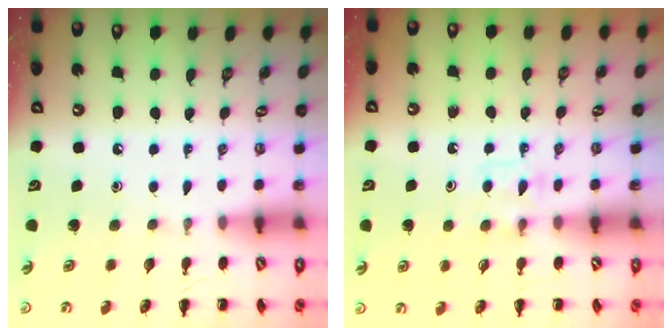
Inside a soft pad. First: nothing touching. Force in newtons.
{"total": 4.5, "press": 4.2, "slide": 1.7}